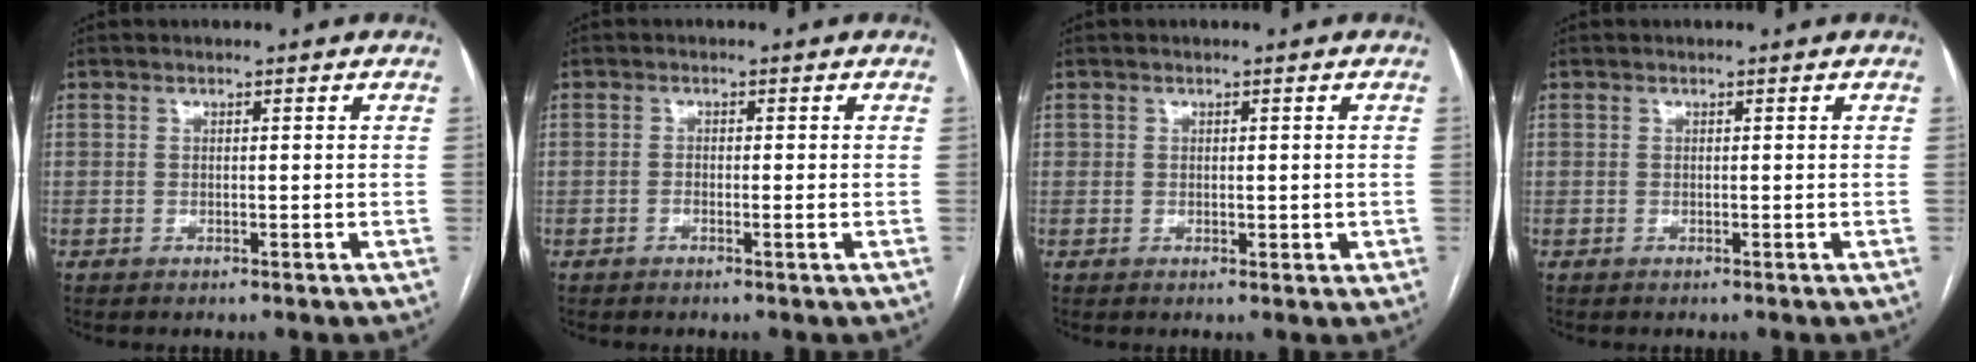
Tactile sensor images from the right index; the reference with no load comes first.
{"total": 1.3, "force": [-0.5, 0.2, 1.2], "torque": [-0.020, 0.001, -0.008]}
{"total": 1.8, "force": [0.0, 1.3, 1.3], "torque": [-0.017, 0.005, 0.004]}
{"total": 0.0}